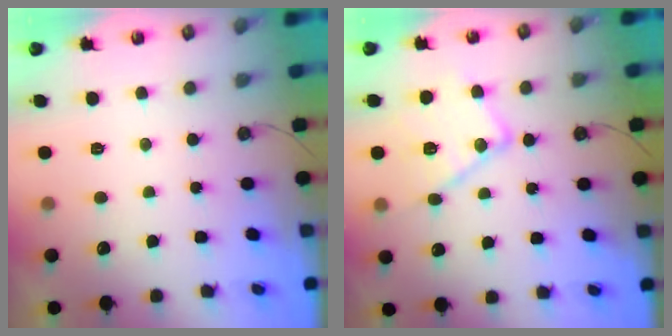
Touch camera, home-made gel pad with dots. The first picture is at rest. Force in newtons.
{"total": 16.1, "press": 16.1, "slide": 1.0}